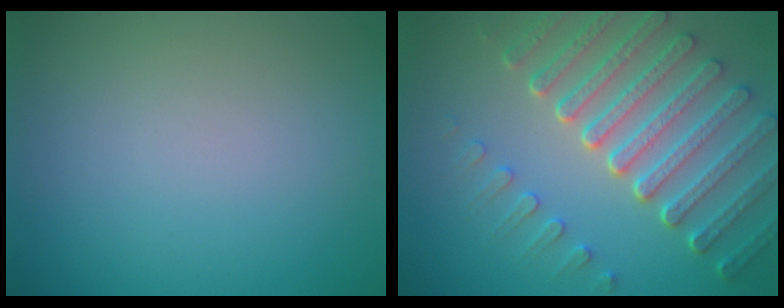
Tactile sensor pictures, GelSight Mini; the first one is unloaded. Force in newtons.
{"total": 7.4, "press": 5.5, "slide": 4.9}